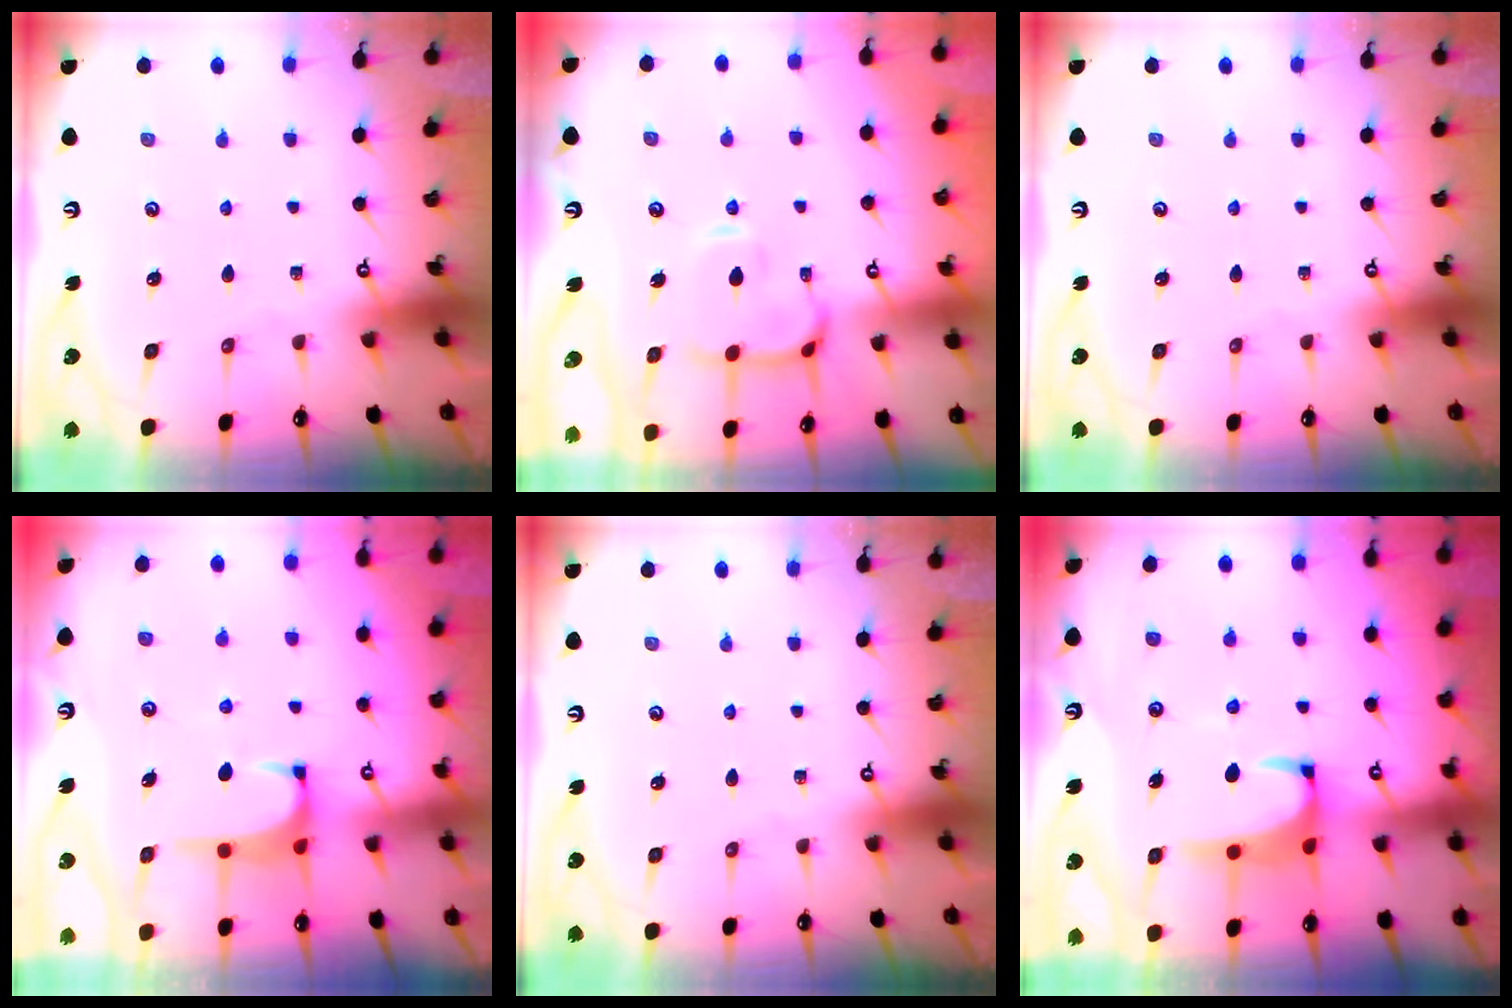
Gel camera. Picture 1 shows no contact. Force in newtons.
{"total": 6.3, "press": 6.2, "slide": 1.3}
{"total": 0.0}
{"total": 0.8, "press": 0.6, "slide": 0.5}
{"total": 0.0}
{"total": 3.0, "press": 2.8, "slide": 1.1}